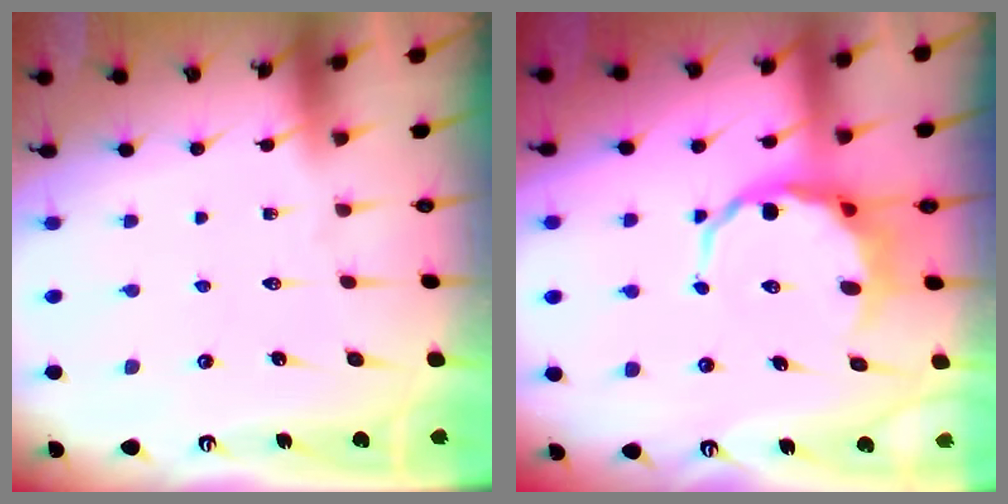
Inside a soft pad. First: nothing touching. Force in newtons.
{"total": 7.7, "press": 7.5, "slide": 1.9}